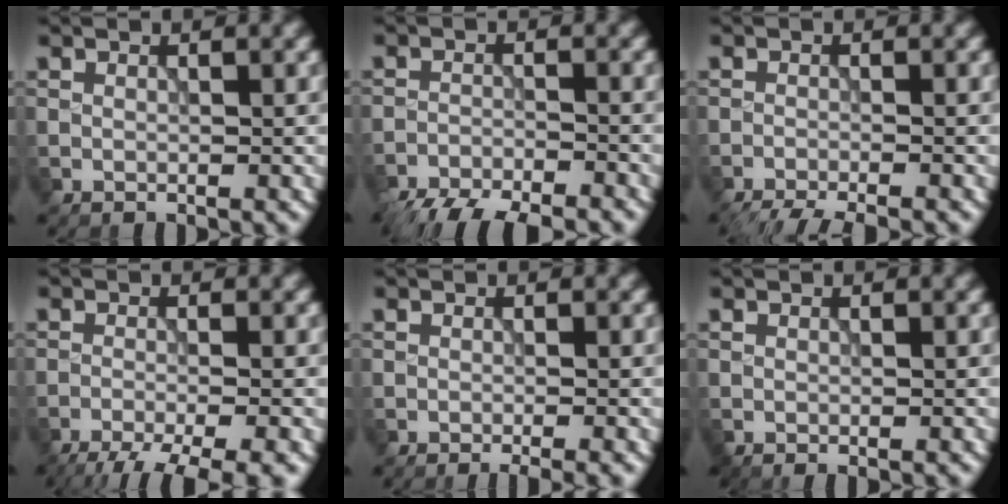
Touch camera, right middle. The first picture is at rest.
{"total": 9.1, "force": [-8.3, 2.1, 3.0], "torque": [-0.057, -0.028, -0.132]}
{"total": 5.7, "force": [-5.1, 1.0, 2.2], "torque": [-0.034, -0.021, -0.079]}
{"total": 7.7, "force": [-5.8, 1.7, 4.7], "torque": [-0.074, -0.025, -0.092]}
{"total": 2.4, "force": [-1.4, 0.6, 1.8], "torque": [-0.017, -0.001, -0.022]}
{"total": 1.0, "force": [-0.8, 0.2, 0.6], "torque": [-0.001, -0.004, -0.011]}